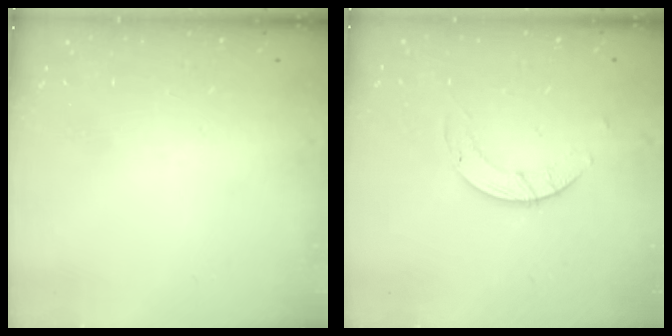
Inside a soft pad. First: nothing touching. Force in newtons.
{"total": 2.8, "press": 2.8, "slide": 0.3}